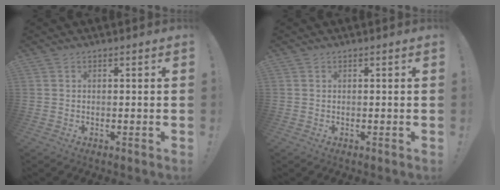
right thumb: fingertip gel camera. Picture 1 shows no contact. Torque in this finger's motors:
{"motor_torque": [-0.90, -1.62, -1.42, -0.73, -0.11]}